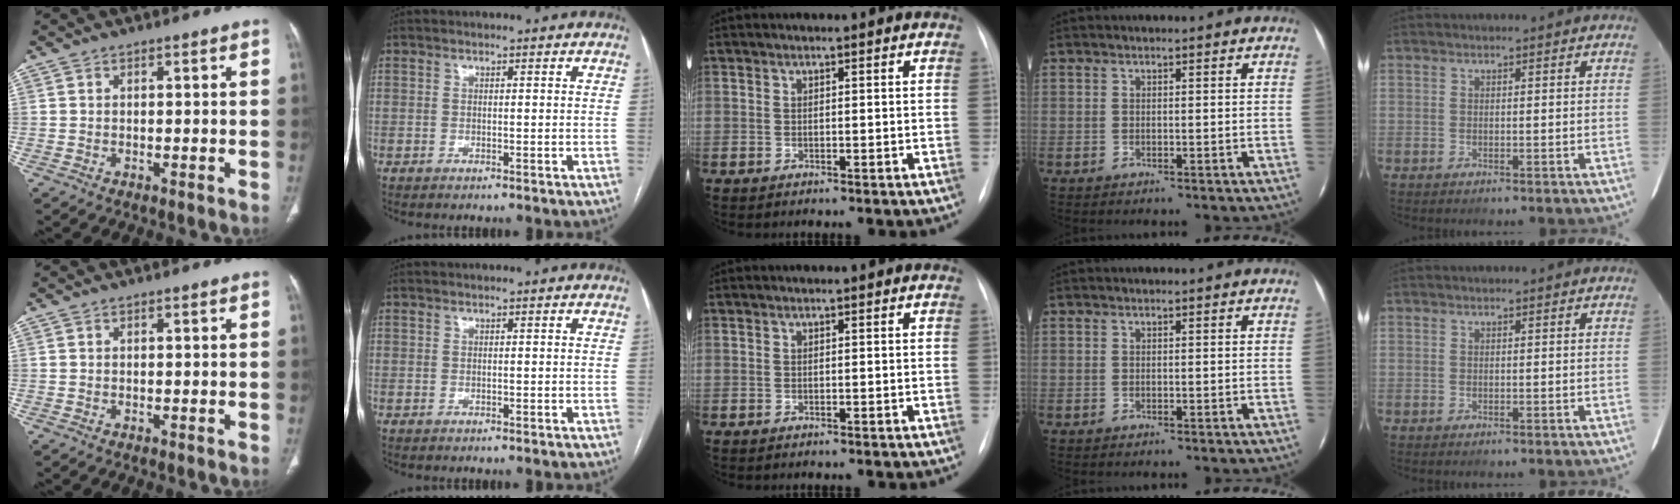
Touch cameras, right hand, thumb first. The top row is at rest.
{}